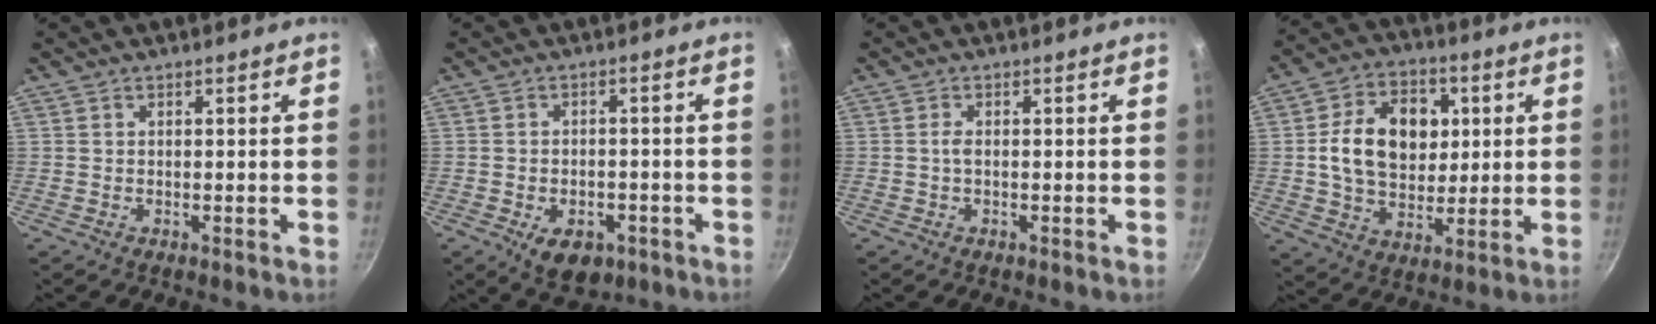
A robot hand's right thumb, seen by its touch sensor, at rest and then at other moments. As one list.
[{"total": 7.9, "force": [-3.5, 4.9, 5.1], "torque": [-0.050, 0.010, -0.042]}, {"total": 1.1, "force": [-0.1, 0.5, 1.0], "torque": [-0.022, 0.003, -0.005]}, {"total": 15.8, "force": [2.4, 11.5, 10.5], "torque": [-0.141, 0.007, 0.036]}]